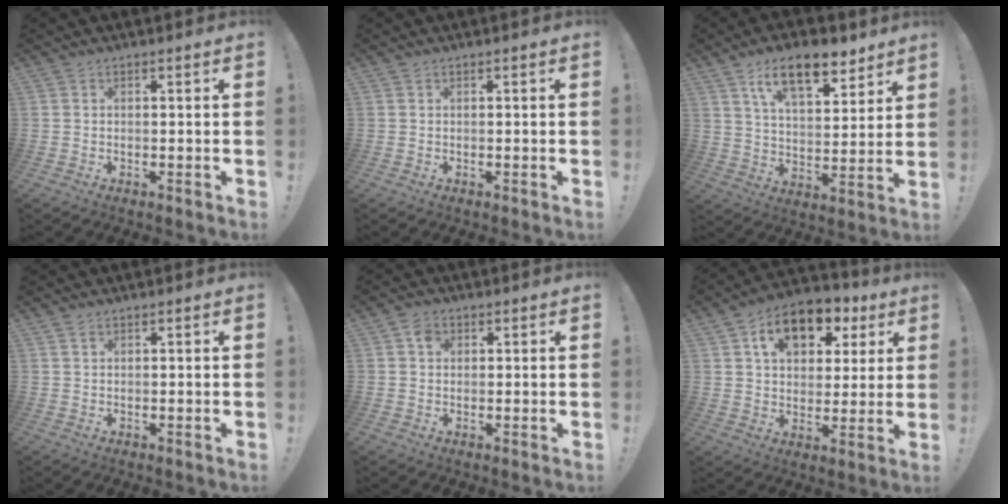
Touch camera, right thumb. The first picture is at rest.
{"total": 0.0}
{"total": 14.3, "force": [9.5, 6.2, 8.8], "torque": [-0.136, -0.046, 0.166]}
{"total": 1.0, "force": [0.7, 0.6, 0.5], "torque": [-0.004, -0.002, 0.012]}
{"total": 2.9, "force": [0.8, 2.4, 1.4], "torque": [-0.016, 0.002, 0.011]}
{"total": 13.8, "force": [7.0, 9.1, 7.6], "torque": [-0.112, -0.028, 0.126]}